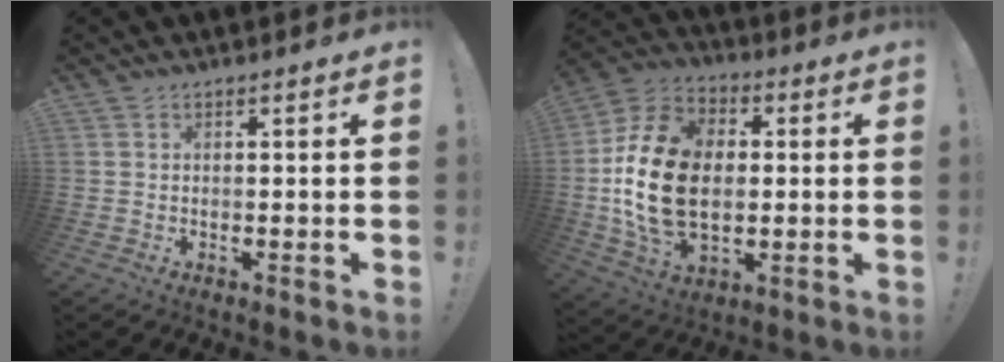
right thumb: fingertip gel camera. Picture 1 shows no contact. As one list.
[{"total": 22.5, "force": [-0.7, 15.4, 16.3], "torque": [-0.306, 0.021, -0.001]}]